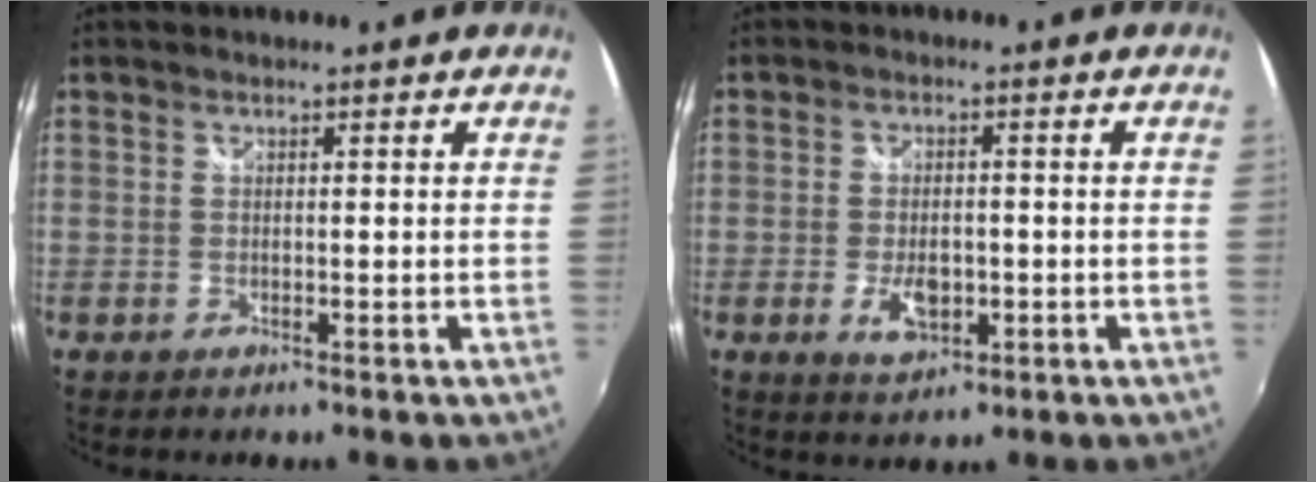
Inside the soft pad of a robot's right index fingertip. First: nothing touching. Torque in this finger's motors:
{"motor_torque": [-0.05, 0.01, 0.08, 0.06]}